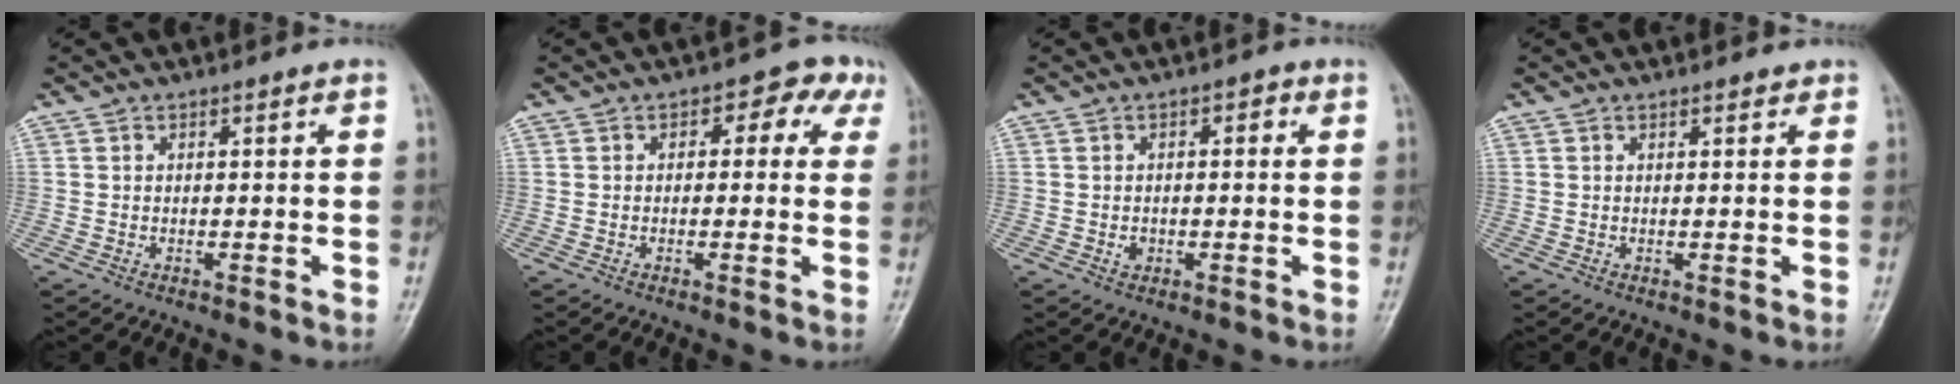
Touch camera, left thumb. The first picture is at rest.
{"total": 5.2, "force": [1.5, 3.6, 3.4], "torque": [0.008, 0.012, 0.002]}
{"total": 2.7, "force": [-0.2, 2.2, 1.6], "torque": [-0.007, 0.009, -0.005]}
{"total": 1.0, "force": [0.8, 0.5, 0.3], "torque": [-0.003, -0.003, 0.007]}